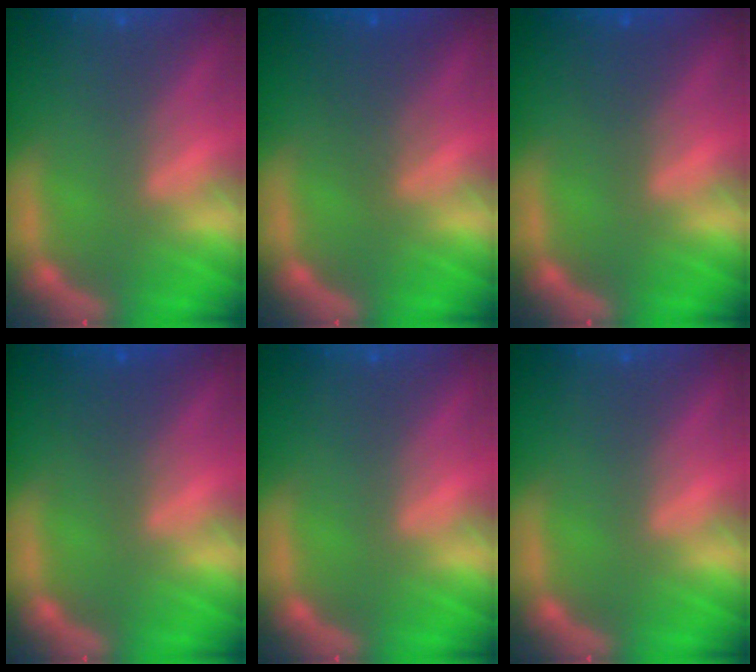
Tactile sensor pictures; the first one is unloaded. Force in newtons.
{"total": 2.5}
{"total": 1.5}
{"total": 1.5}
{"total": 0.0}
{"total": 0.0}